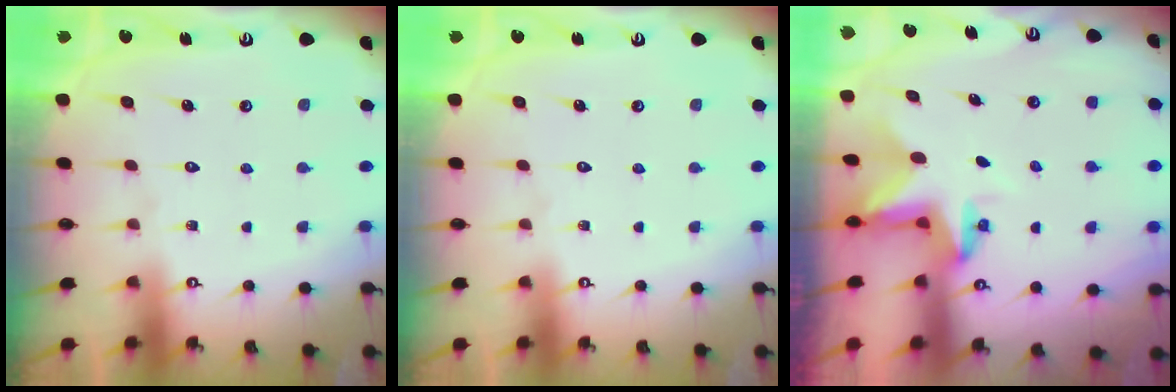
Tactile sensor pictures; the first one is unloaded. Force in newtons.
{"total": 0.0}
{"total": 3.0, "press": 3.0, "slide": 0.2}